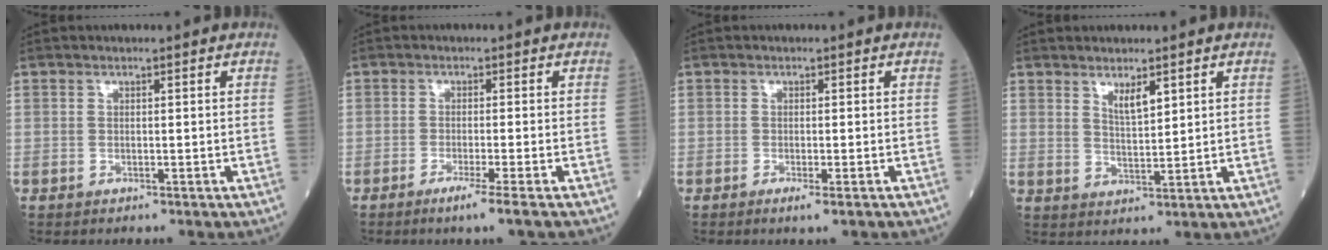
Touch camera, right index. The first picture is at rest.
{"total": 3.7, "force": [-2.4, -1.1, 2.6], "torque": [-0.043, -0.008, -0.044]}
{"total": 1.7, "force": [-1.1, -0.2, 1.3], "torque": [-0.020, -0.005, -0.018]}
{"total": 3.3, "force": [2.1, 0.7, 2.4], "torque": [-0.045, -0.006, 0.043]}